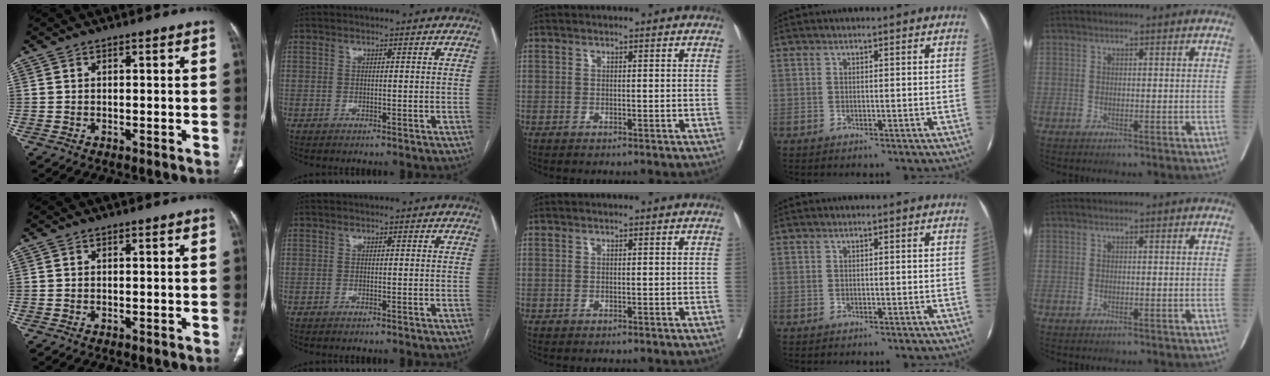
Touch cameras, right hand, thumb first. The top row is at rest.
{}